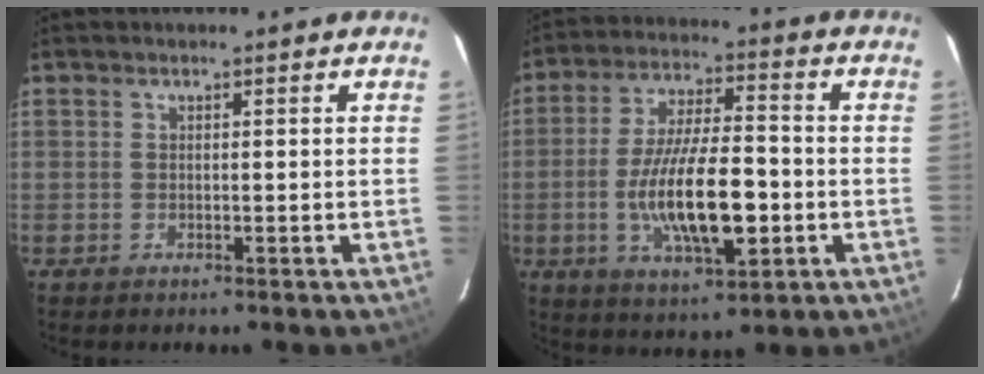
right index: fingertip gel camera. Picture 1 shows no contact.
{"total": 15.4, "force": [-3.5, 5.1, 14.1], "torque": [-0.269, -0.012, -0.054]}